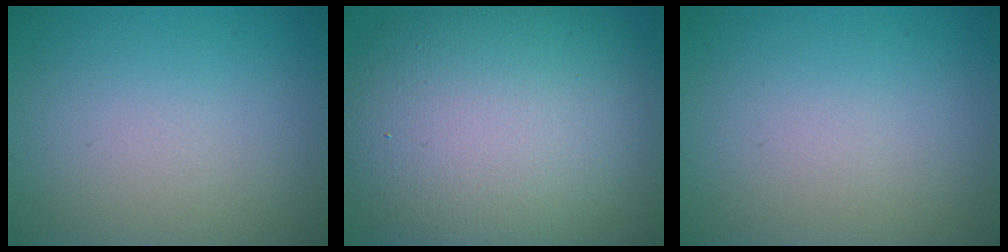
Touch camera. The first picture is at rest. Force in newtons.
{"total": 15.6, "press": 15.6, "slide": 1.0}
{"total": 0.0}